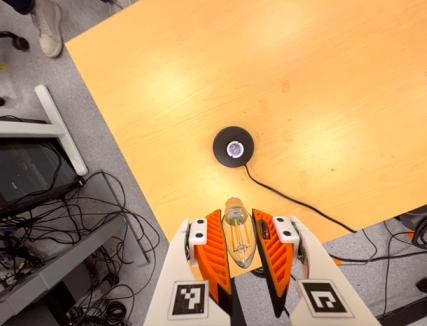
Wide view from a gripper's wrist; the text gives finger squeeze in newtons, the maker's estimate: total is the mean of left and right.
{"total": 11.2, "left": 11.3, "right": 11.0}